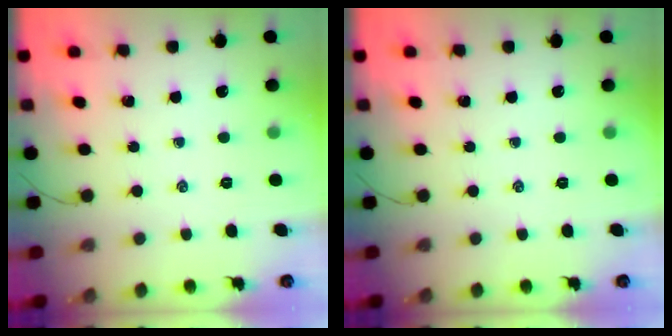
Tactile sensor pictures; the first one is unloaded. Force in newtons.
{"total": 0.0}